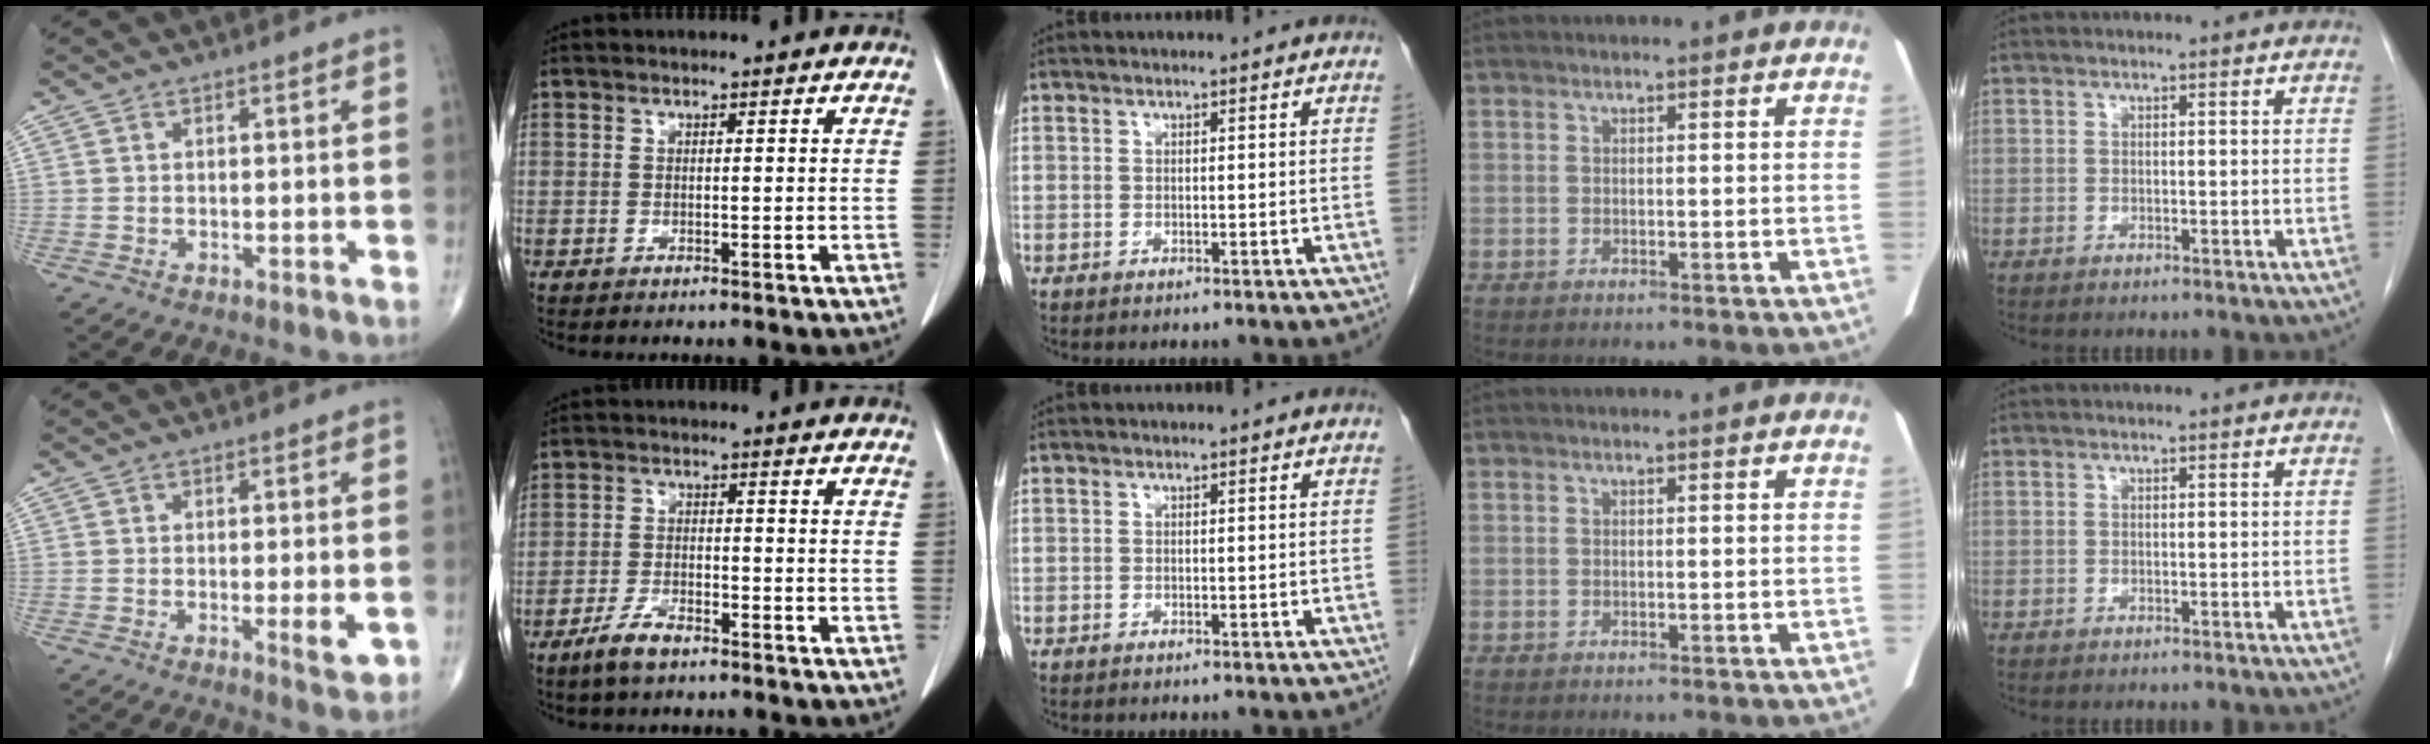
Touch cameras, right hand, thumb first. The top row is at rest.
{"thumb": {"total": 3.6, "force": [-0.7, 0.9, 3.4], "torque": [-0.049, -0.010, -0.011]}, "index": {"total": 4.6, "force": [-3.4, 1.2, 2.7], "torque": [-0.060, -0.002, -0.066]}}